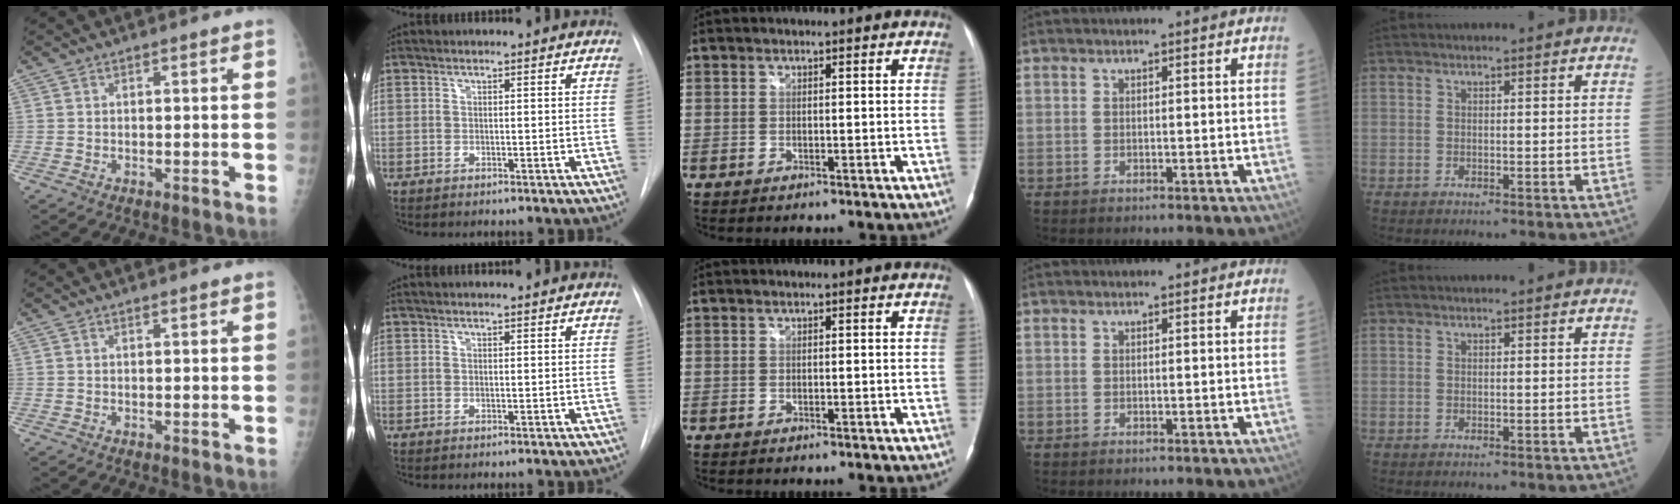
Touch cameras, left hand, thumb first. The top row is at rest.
{"thumb": {"total": 0.5, "force": [0.5, 0.1, 0.2], "torque": [-0.005, -0.003, 0.008]}, "index": {"total": 1.6, "force": [1.5, 0.1, 0.4], "torque": [-0.007, 0.013, 0.018]}}